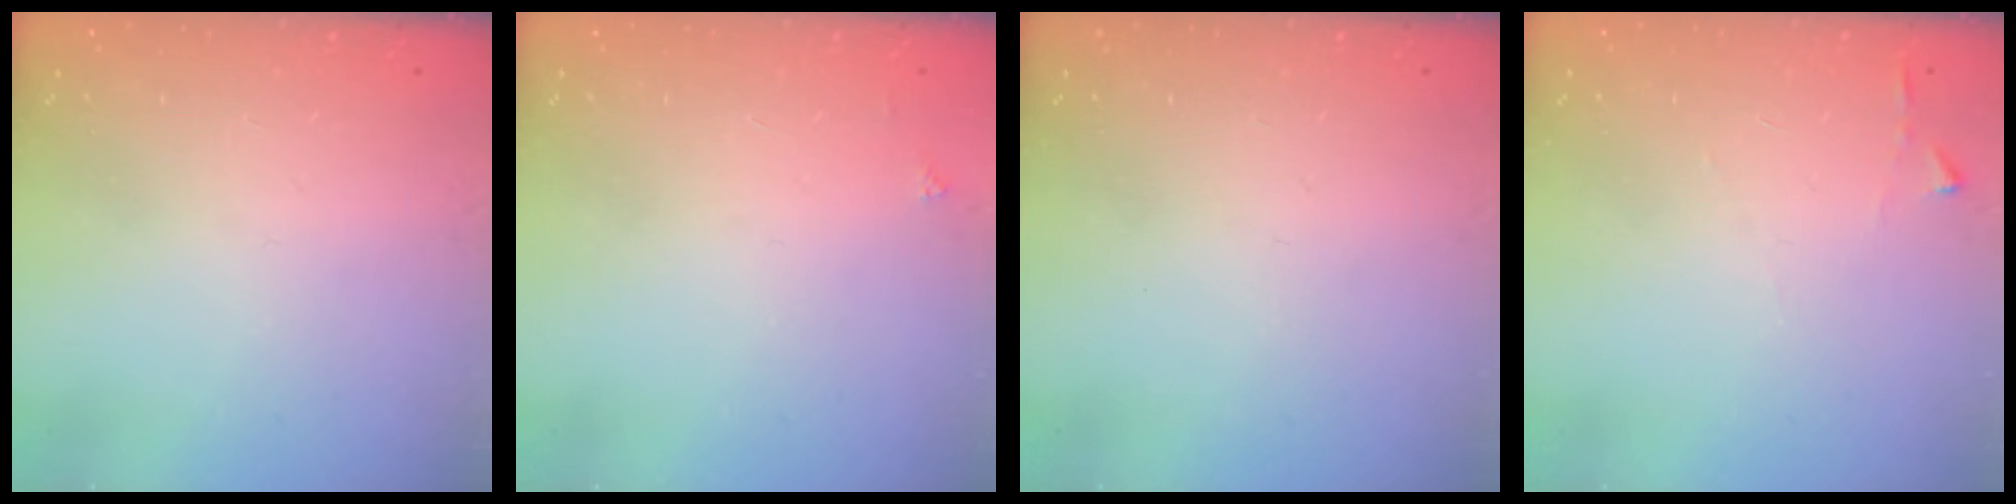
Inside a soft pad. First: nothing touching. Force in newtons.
{"total": 2.0, "press": 2.0, "slide": 0.3}
{"total": 0.0}
{"total": 2.9, "press": 2.9, "slide": 0.3}